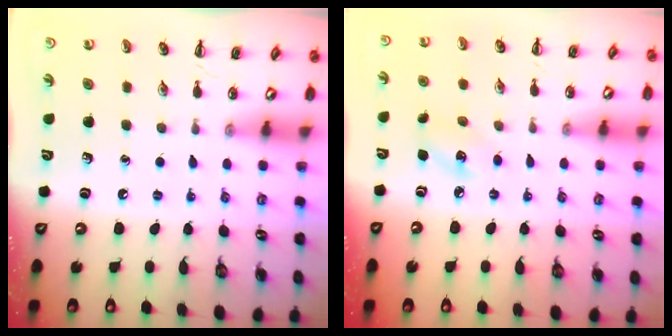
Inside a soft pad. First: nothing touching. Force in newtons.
{"total": 6.1, "press": 6.0, "slide": 1.4}